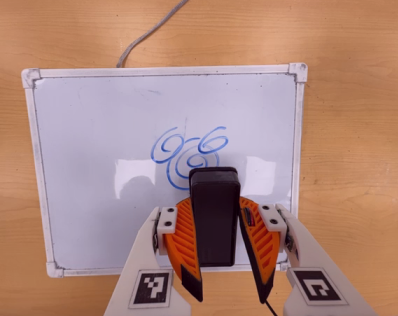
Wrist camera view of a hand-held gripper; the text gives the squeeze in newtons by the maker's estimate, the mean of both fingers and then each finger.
{"total": 8.2, "left": 6.7, "right": 9.8}